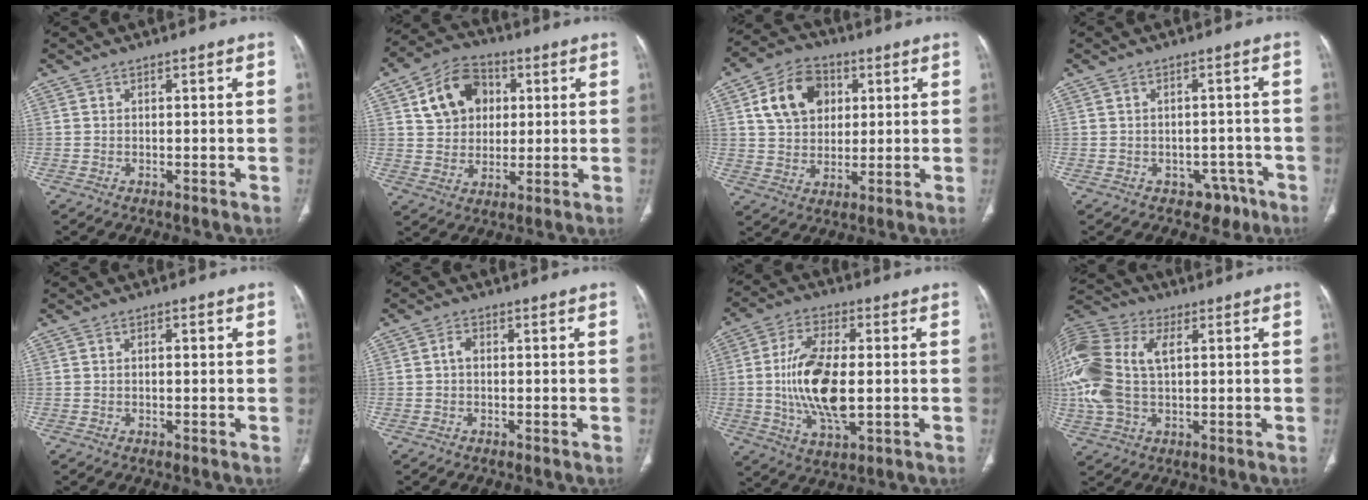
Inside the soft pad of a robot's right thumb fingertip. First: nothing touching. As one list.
[{"total": 11.7, "force": [3.8, 8.3, 7.3], "torque": [-0.106, 0.002, 0.068]}, {"total": 12.3, "force": [3.9, 9.3, 7.1], "torque": [-0.097, 0.001, 0.068]}, {"total": 4.5, "force": [-2.6, 3.4, 1.3], "torque": [0.005, 0.023, -0.028]}, {"total": 1.3, "force": [0.2, 0.5, 1.2], "torque": [-0.023, 0.004, 0.002]}, {"total": 1.4, "force": [-0.1, 1.0, 1.1], "torque": [-0.016, 0.004, -0.006]}, {"total": 14.8, "force": [-0.5, 6.5, 13.3], "torque": [-0.261, -0.004, -0.007]}, {"total": 18.4, "force": [2.9, 10.8, 14.6], "torque": [-0.359, 0.017, 0.050]}]